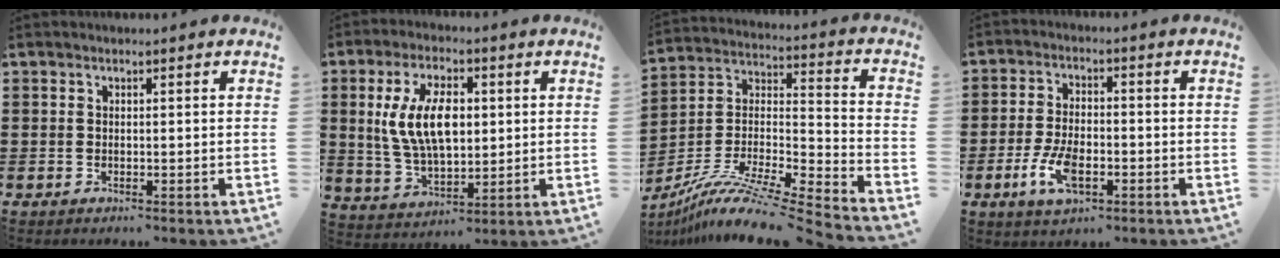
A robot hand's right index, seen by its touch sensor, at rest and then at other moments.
{"total": 10.3, "force": [1.6, 5.3, 8.7], "torque": [-0.190, 0.010, 0.025]}
{"total": 10.3, "force": [-8.5, 0.6, 5.8], "torque": [-0.101, 0.005, -0.168]}
{"total": 6.6, "force": [-2.6, 3.1, 5.3], "torque": [-0.121, -0.004, -0.051]}